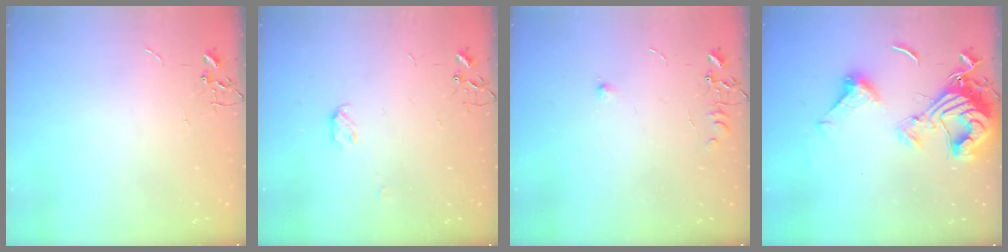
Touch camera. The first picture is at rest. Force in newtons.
{"total": 4.0, "press": 4.0, "slide": 0.6}
{"total": 5.8, "press": 5.8, "slide": 0.7}
{"total": 17.0, "press": 17.0, "slide": 1.8}